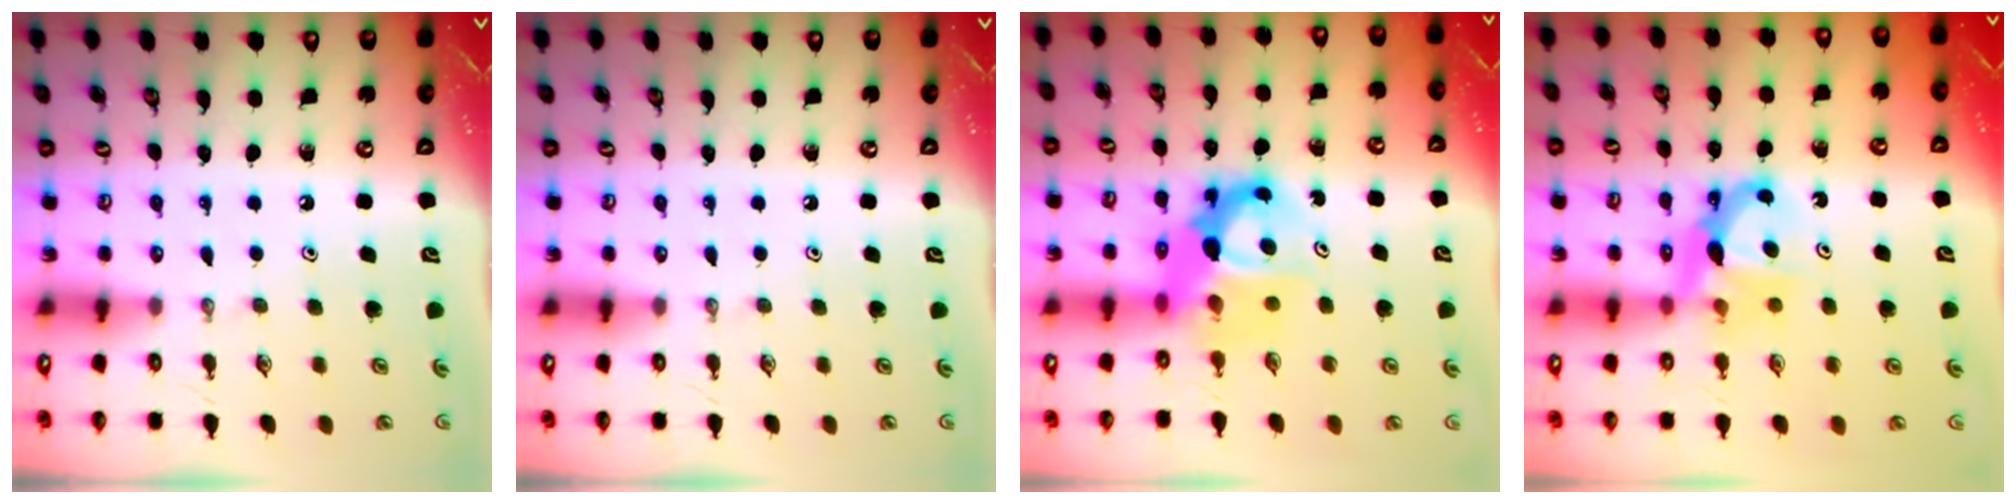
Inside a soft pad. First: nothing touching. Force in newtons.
{"total": 0.0}
{"total": 11.6, "press": 11.6, "slide": 1.1}
{"total": 7.5, "press": 7.5, "slide": 0.5}